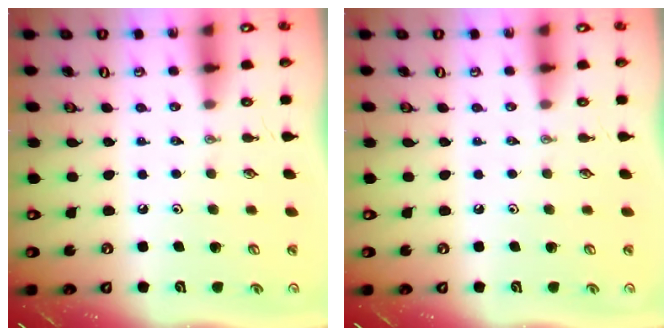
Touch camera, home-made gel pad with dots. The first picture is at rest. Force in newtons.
{"total": 0.0}